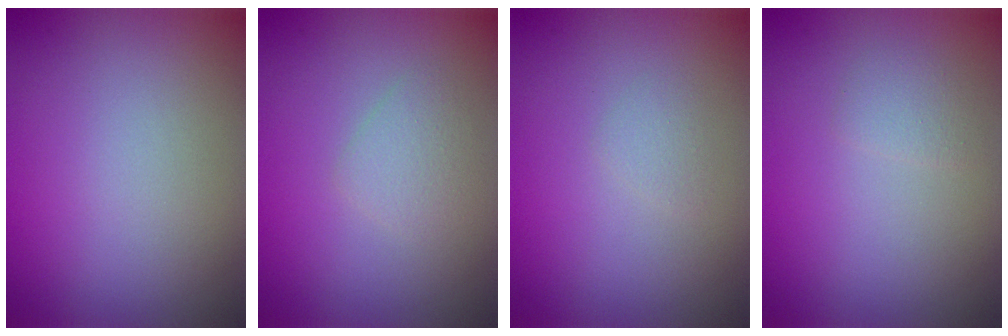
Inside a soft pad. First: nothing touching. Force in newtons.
{"total": 1.7, "press": 1.7, "slide": 0.1}
{"total": 0.8, "press": 0.8, "slide": 0.0}
{"total": 1.2, "press": 1.2, "slide": 0.1}